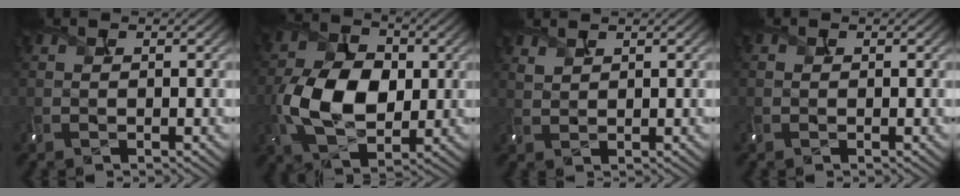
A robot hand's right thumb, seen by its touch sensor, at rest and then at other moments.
{"total": 9.5, "force": [-1.0, 6.4, 7.0], "torque": [-0.156, -0.003, -0.017]}
{"total": 1.4, "force": [1.3, 0.2, 0.2], "torque": [-0.009, 0.003, 0.034]}
{"total": 0.0}